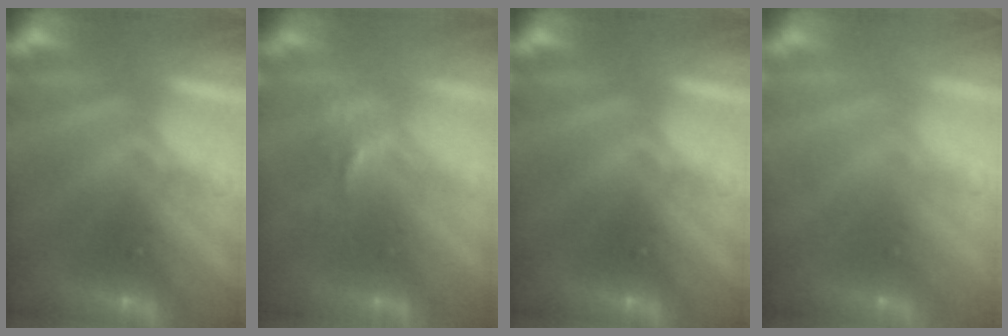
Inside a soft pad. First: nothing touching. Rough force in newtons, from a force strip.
{"total": 2.8}
{"total": 0.0}
{"total": 9.8}